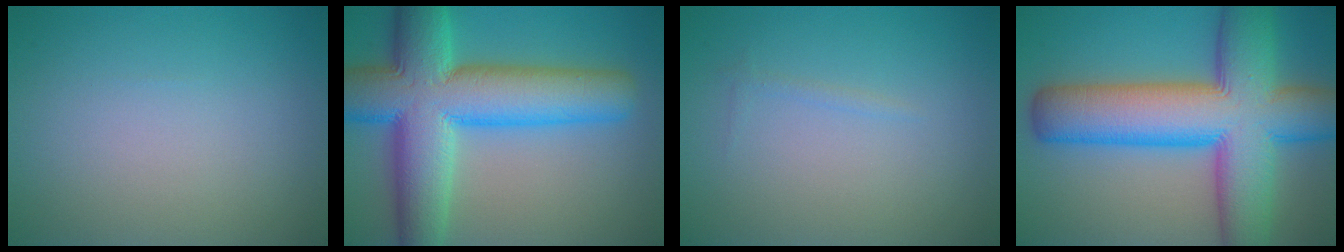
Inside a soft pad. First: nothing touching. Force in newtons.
{"total": 12.9, "press": 12.9, "slide": 0.4}
{"total": 0.5, "press": 0.5, "slide": 0.1}
{"total": 14.5, "press": 14.5, "slide": 0.4}